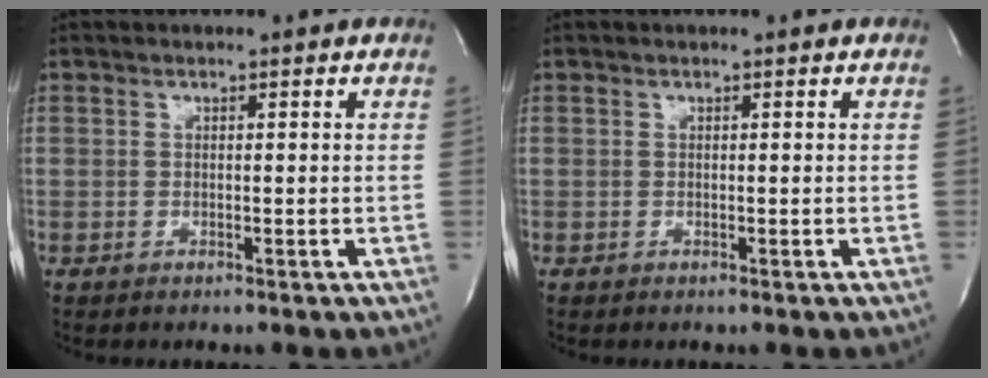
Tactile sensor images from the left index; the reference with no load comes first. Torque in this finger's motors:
{"motor_torque": [0.00, 0.00, 0.00, 0.00]}